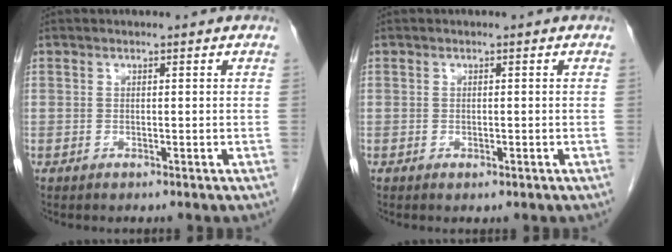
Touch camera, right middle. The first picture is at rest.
{"total": 0.6, "force": [-0.3, 0.3, 0.4], "torque": [-0.010, -0.002, -0.002]}